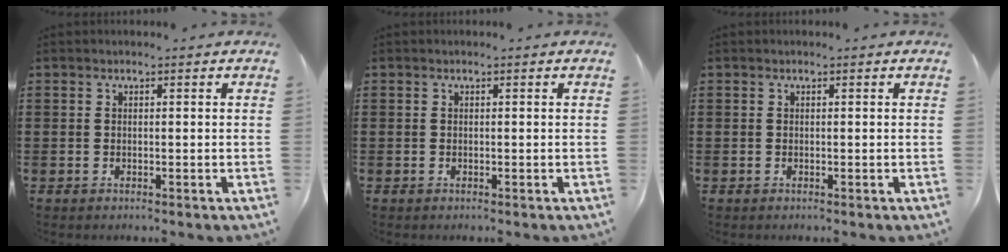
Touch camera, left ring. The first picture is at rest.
{"total": 0.0}
{"total": 0.0}